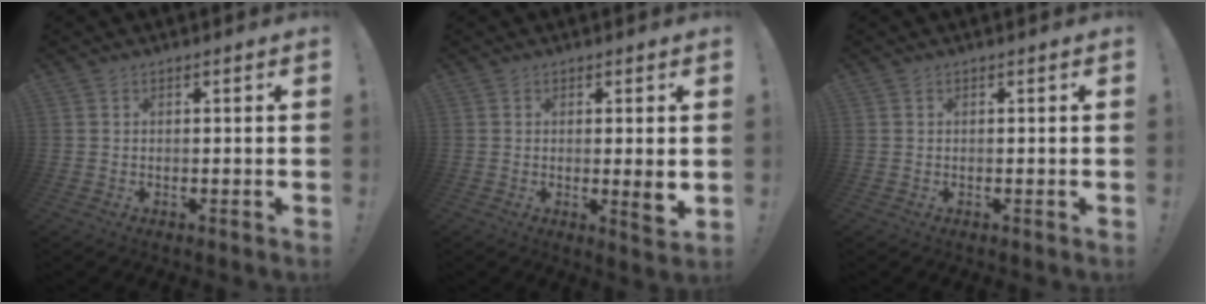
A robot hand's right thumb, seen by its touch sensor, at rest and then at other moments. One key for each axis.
{"total": 4.2, "fx": 0.2, "fy": 0.1, "fz": 4.2, "tx": -0.051, "ty": -0.015, "tz": 0.002}
{"total": 0.0}